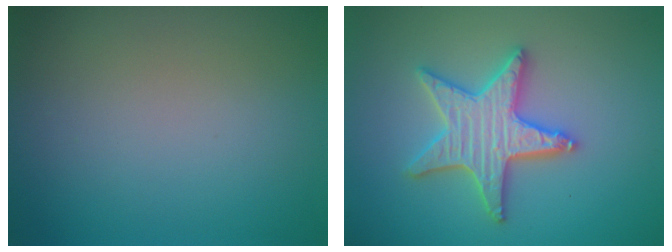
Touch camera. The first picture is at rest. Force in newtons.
{"total": 5.1, "press": 5.0, "slide": 0.9}